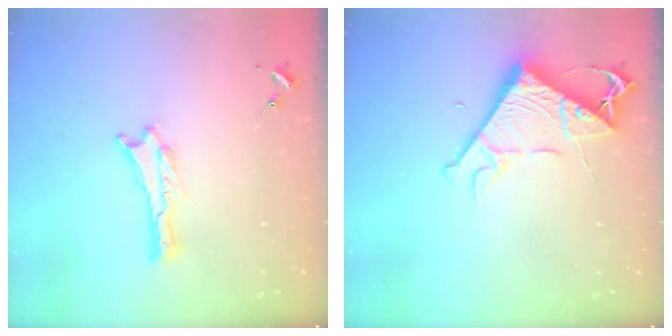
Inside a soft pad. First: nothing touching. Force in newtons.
{"total": 8.0, "press": 7.9, "slide": 0.8}